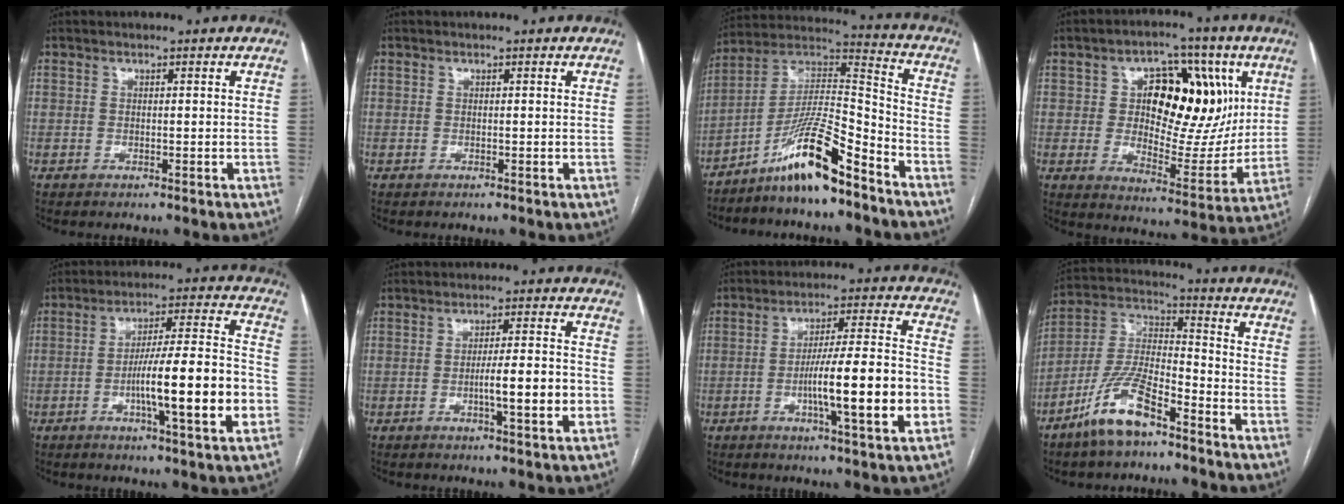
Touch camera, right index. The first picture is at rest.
{"total": 0.0}
{"total": 13.6, "force": [-9.6, 1.1, 9.6], "torque": [-0.182, 0.016, -0.174]}
{"total": 17.3, "force": [4.6, 9.2, 13.9], "torque": [-0.191, 0.022, 0.079]}
{"total": 15.6, "force": [-4.2, 0.8, 15.0], "torque": [-0.243, 0.006, -0.065]}
{"total": 7.7, "force": [-2.0, 0.5, 7.4], "torque": [-0.115, 0.005, -0.031]}
{"total": 14.8, "force": [-3.9, 0.7, 14.3], "torque": [-0.231, 0.004, -0.061]}
{"total": 12.1, "force": [-8.1, 3.5, 8.3], "torque": [-0.180, 0.000, -0.157]}